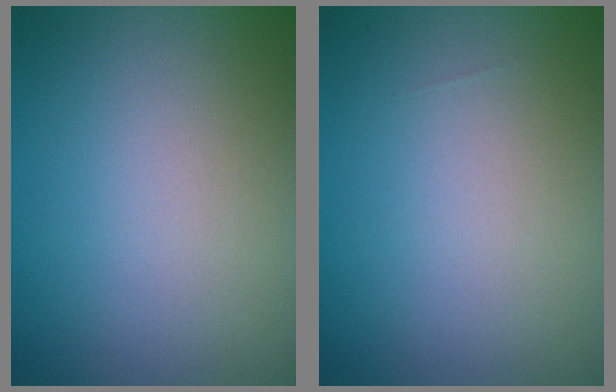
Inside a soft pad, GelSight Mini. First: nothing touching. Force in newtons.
{"total": 0.0}